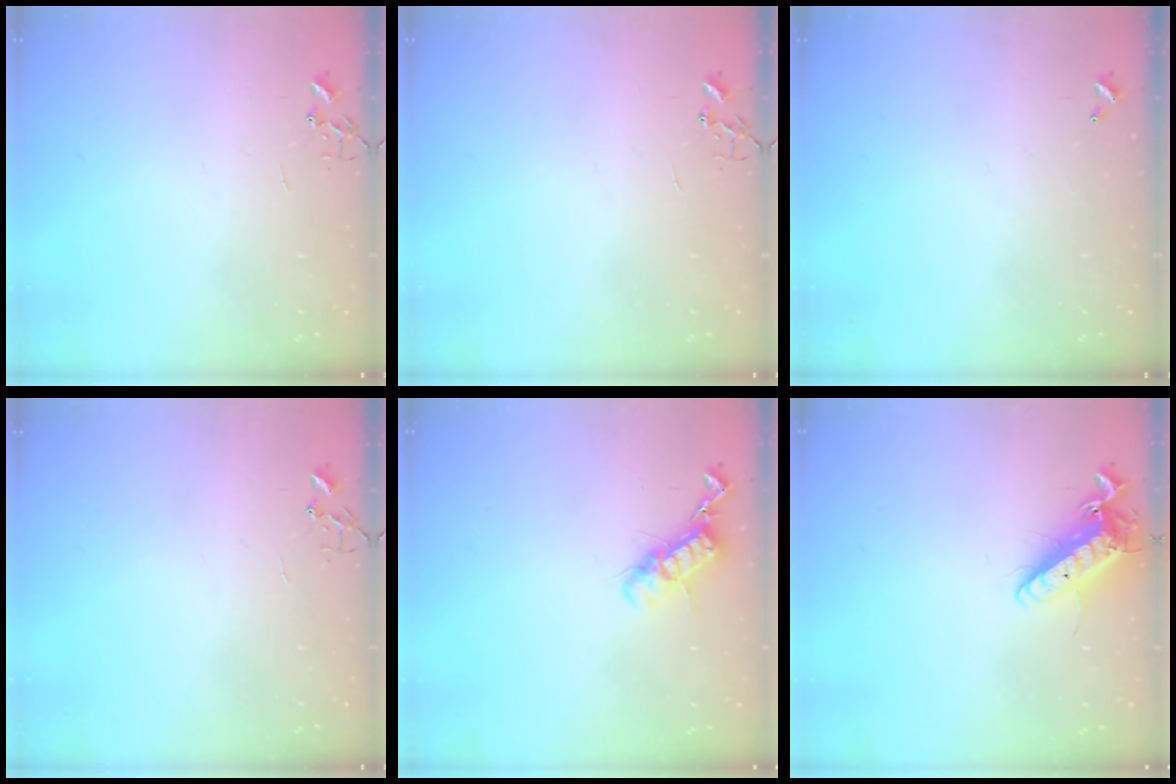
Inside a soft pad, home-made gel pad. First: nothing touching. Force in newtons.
{"total": 0.0}
{"total": 0.0}
{"total": 0.0}
{"total": 12.1, "press": 12.1, "slide": 0.4}
{"total": 14.7, "press": 14.5, "slide": 1.8}